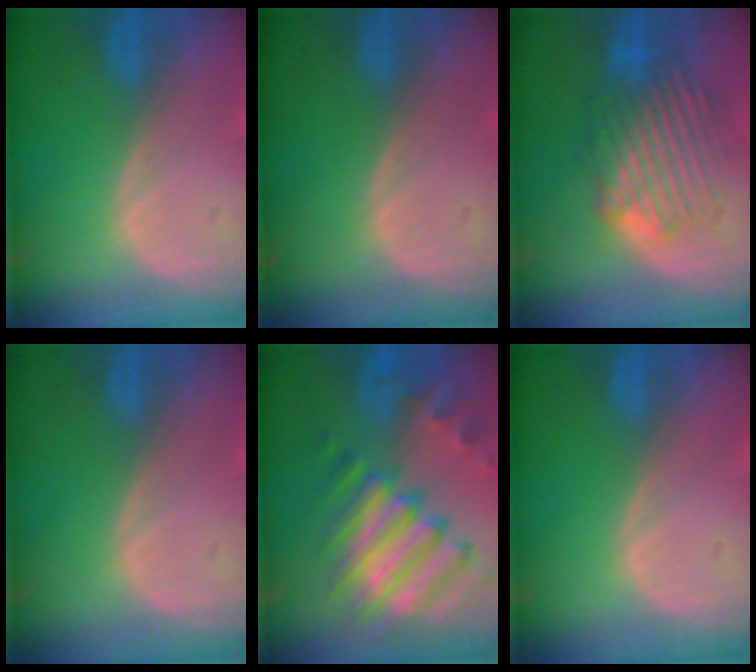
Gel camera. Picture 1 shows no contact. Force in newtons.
{"total": 0.0}
{"total": 8.5, "press": 8.1, "slide": 2.6}
{"total": 0.0}
{"total": 11.9, "press": 10.3, "slide": 5.9}
{"total": 0.0}